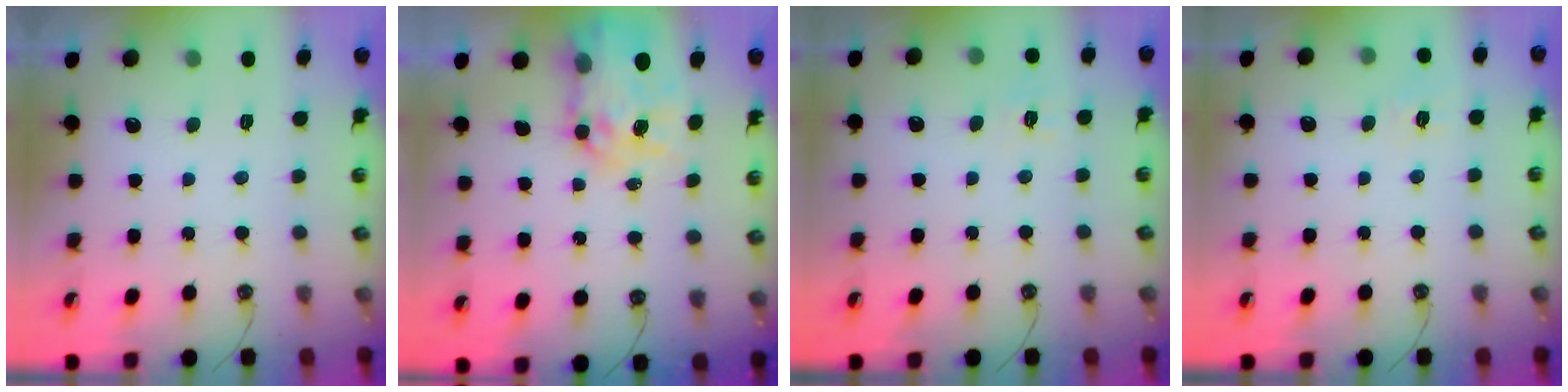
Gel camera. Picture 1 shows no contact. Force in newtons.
{"total": 12.3, "press": 12.3, "slide": 1.0}
{"total": 7.4, "press": 7.4, "slide": 0.5}
{"total": 7.9, "press": 7.9, "slide": 0.7}